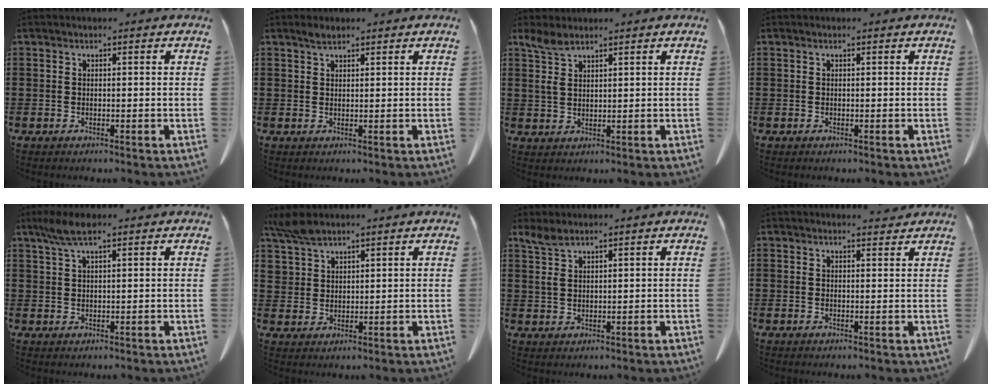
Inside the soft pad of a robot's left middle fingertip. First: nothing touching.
{"total": 1.5, "force": [1.2, 0.5, 0.7], "torque": [-0.017, 0.000, 0.023]}
{"total": 4.2, "force": [2.5, 1.8, 2.8], "torque": [-0.073, 0.001, 0.044]}
{"total": 0.0}
{"total": 4.2, "force": [2.5, 0.9, 3.2], "torque": [-0.068, 0.001, 0.047]}
{"total": 3.9, "force": [3.4, 1.5, 1.1], "torque": [-0.035, -0.005, 0.067]}
{"total": 3.4, "force": [2.1, 1.2, 2.4], "torque": [-0.062, -0.001, 0.037]}
{"total": 1.5, "force": [1.4, 0.2, 0.5], "torque": [-0.012, 0.000, 0.028]}